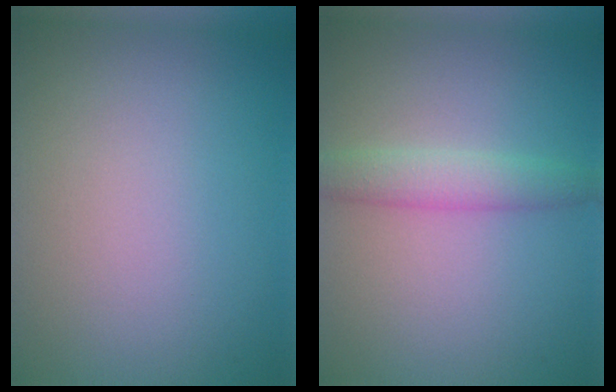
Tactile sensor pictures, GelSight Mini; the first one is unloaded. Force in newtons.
{"total": 2.6, "press": 2.6, "slide": 0.1}